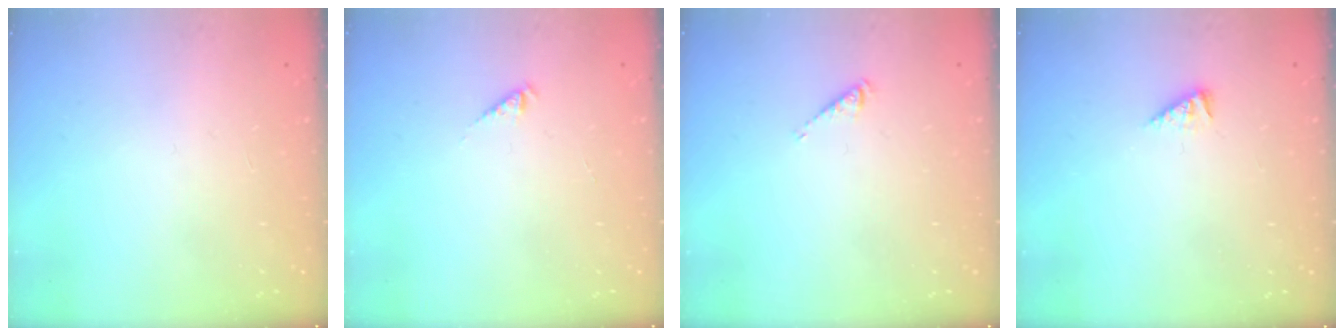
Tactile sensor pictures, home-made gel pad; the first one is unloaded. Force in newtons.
{"total": 0.5, "press": 0.5, "slide": 0.2}
{"total": 2.7, "press": 2.6, "slide": 0.5}
{"total": 1.7, "press": 1.7, "slide": 0.3}